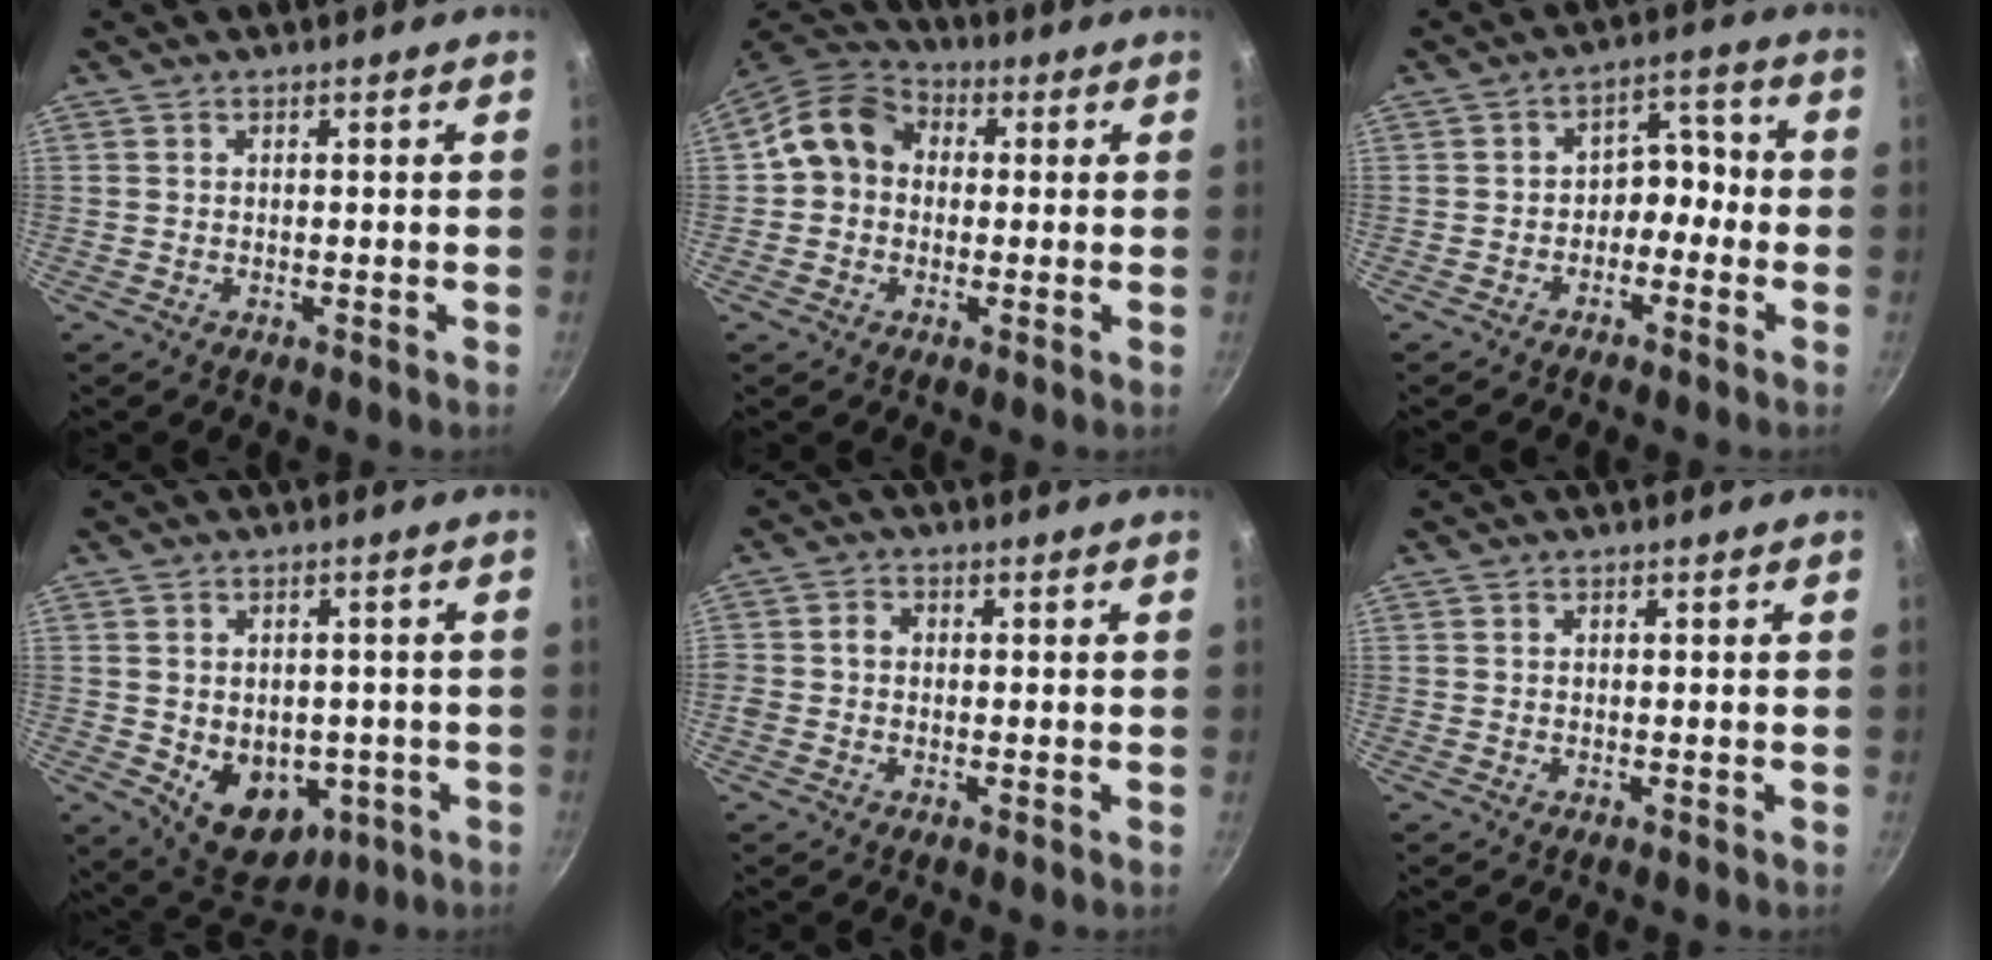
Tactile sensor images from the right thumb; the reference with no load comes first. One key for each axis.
{"total": 10.3, "fx": 0.7, "fy": 8.7, "fz": 5.5, "tx": -0.065, "ty": 0.027, "tz": -0.009}
{"total": 5.7, "fx": -2.0, "fy": 4.2, "fz": 3.4, "tx": -0.006, "ty": 0.043, "tz": -0.037}
{"total": 11.6, "fx": -2.4, "fy": 8.6, "fz": 7.5, "tx": -0.072, "ty": -0.009, "tz": -0.013}
{"total": 2.4, "fx": -0.2, "fy": 2.1, "fz": 1.2, "tx": -0.013, "ty": 0.009, "tz": -0.007}
{"total": 0.0}